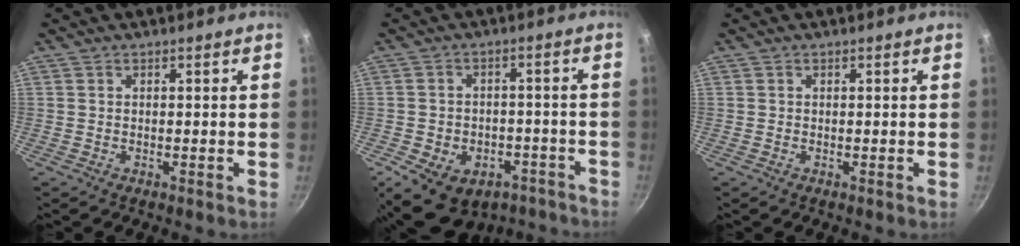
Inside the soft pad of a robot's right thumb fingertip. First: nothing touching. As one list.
[{"total": 15.5, "force": [-8.4, 10.6, 7.6], "torque": [-0.094, 0.043, -0.101]}, {"total": 0.0}]